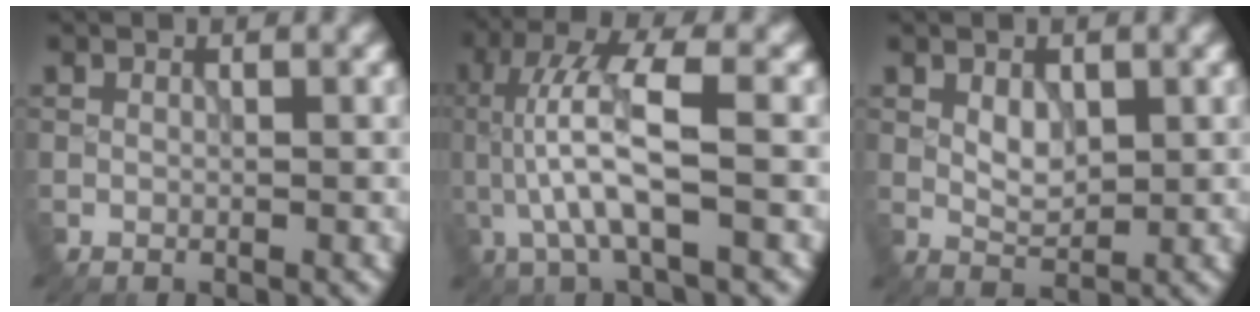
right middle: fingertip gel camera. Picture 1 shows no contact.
{"total": 6.5, "force": [-0.6, 1.7, 6.2], "torque": [-0.129, 0.015, -0.013]}
{"total": 2.1, "force": [0.6, 1.4, 1.5], "torque": [-0.027, -0.001, 0.012]}